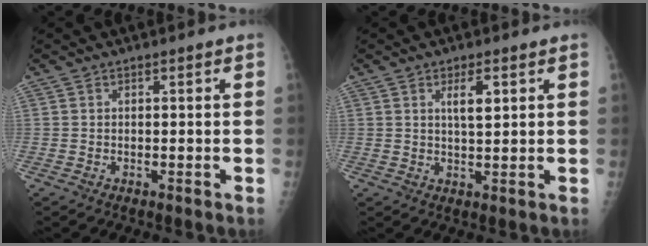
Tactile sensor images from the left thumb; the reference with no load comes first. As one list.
[{"total": 3.9, "force": [1.7, 1.2, 3.3], "torque": [-0.047, -0.008, 0.029]}]